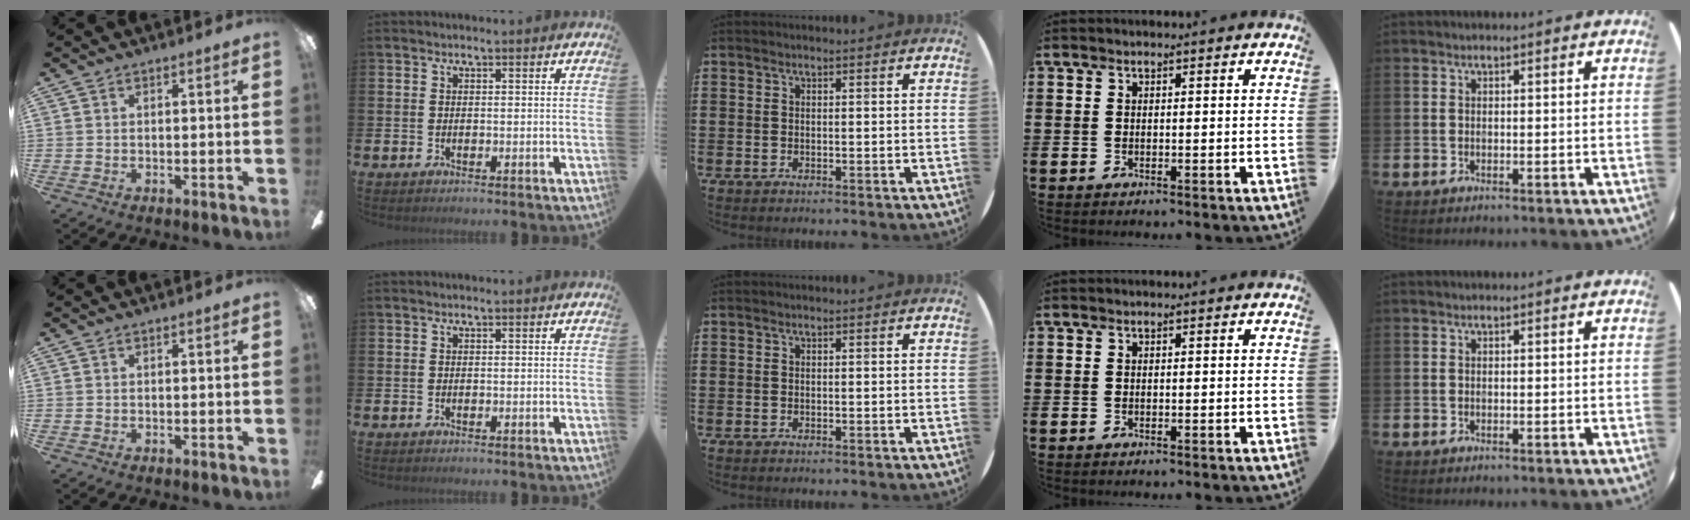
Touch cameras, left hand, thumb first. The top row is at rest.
{}